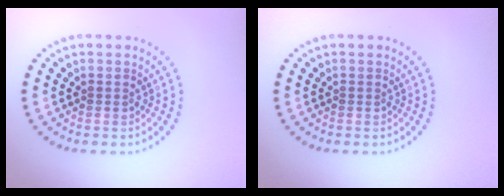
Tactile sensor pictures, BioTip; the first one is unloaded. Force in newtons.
{"total": 0.0}